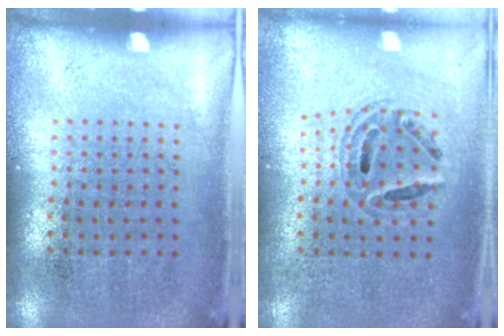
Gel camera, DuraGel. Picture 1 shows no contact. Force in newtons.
{"total": 0.6, "press": 0.6, "slide": 0.2}